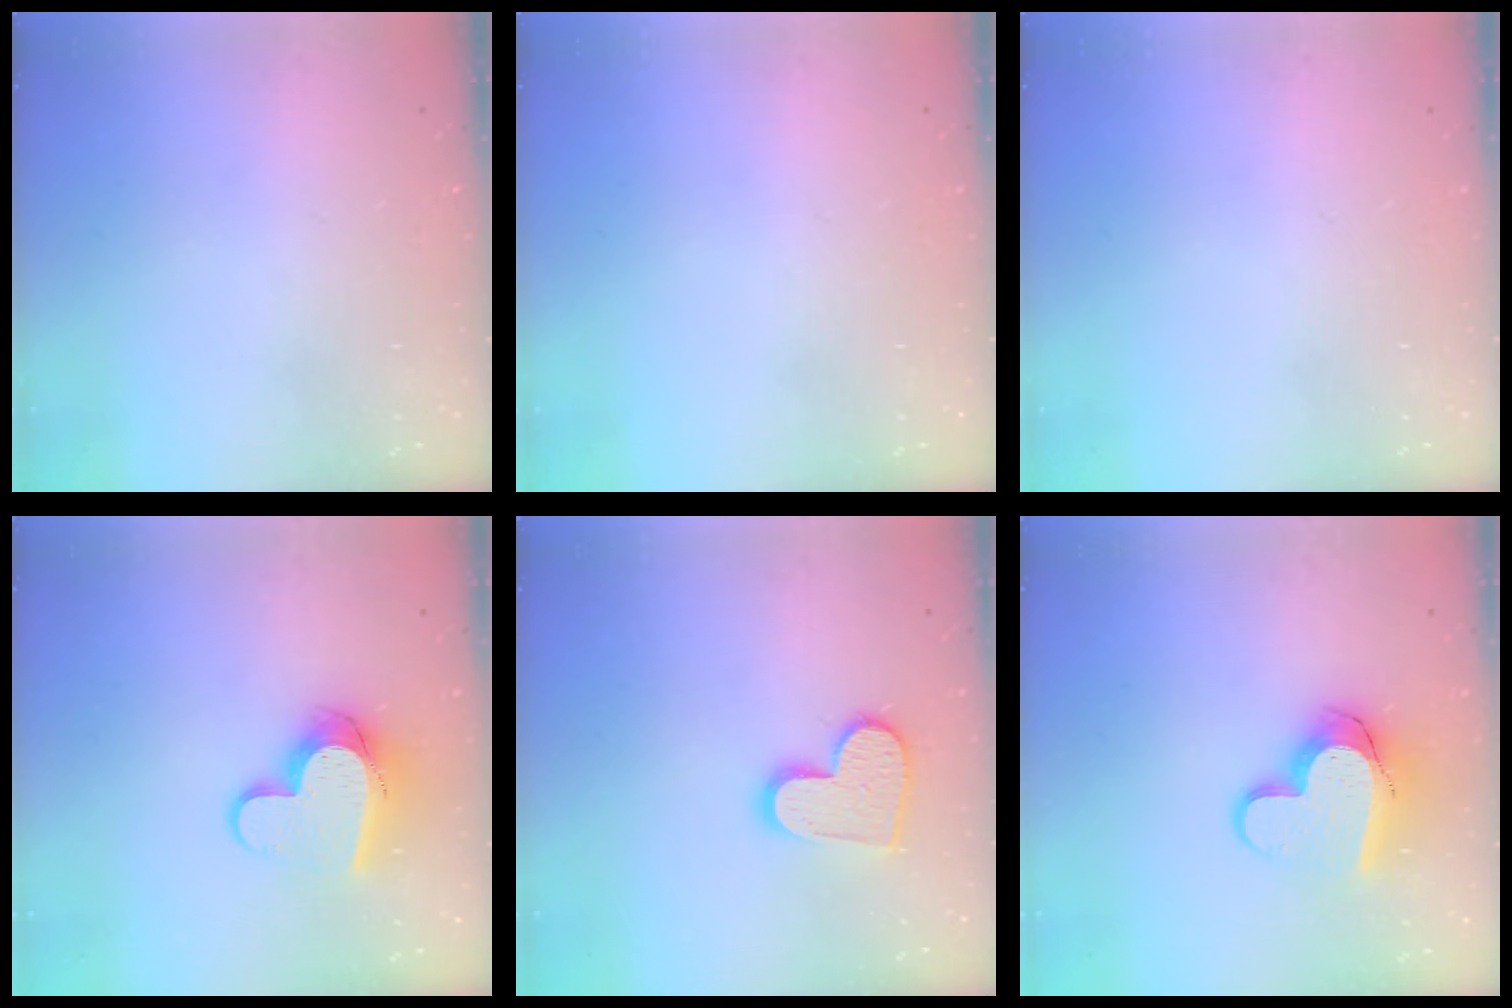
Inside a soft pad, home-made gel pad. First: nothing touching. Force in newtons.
{"total": 0.0}
{"total": 0.0}
{"total": 12.7, "press": 12.7, "slide": 1.4}
{"total": 12.7, "press": 12.6, "slide": 1.0}
{"total": 13.4, "press": 13.4, "slide": 1.1}